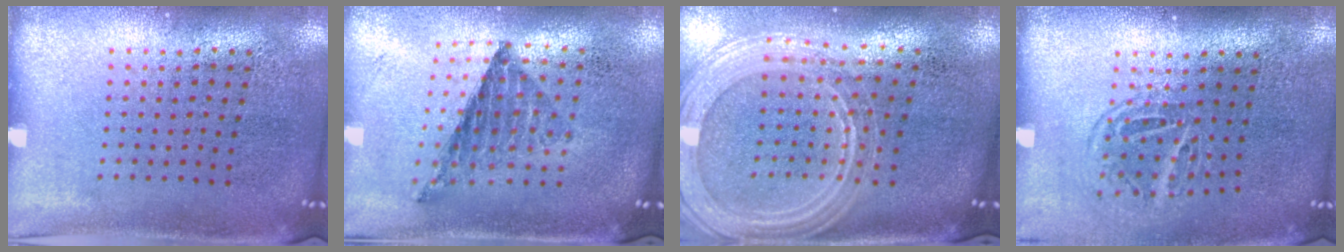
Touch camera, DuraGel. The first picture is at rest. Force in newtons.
{"total": 0.8, "press": 0.8, "slide": 0.1}
{"total": 2.3, "press": 2.0, "slide": 1.1}
{"total": 1.5, "press": 1.0, "slide": 1.1}